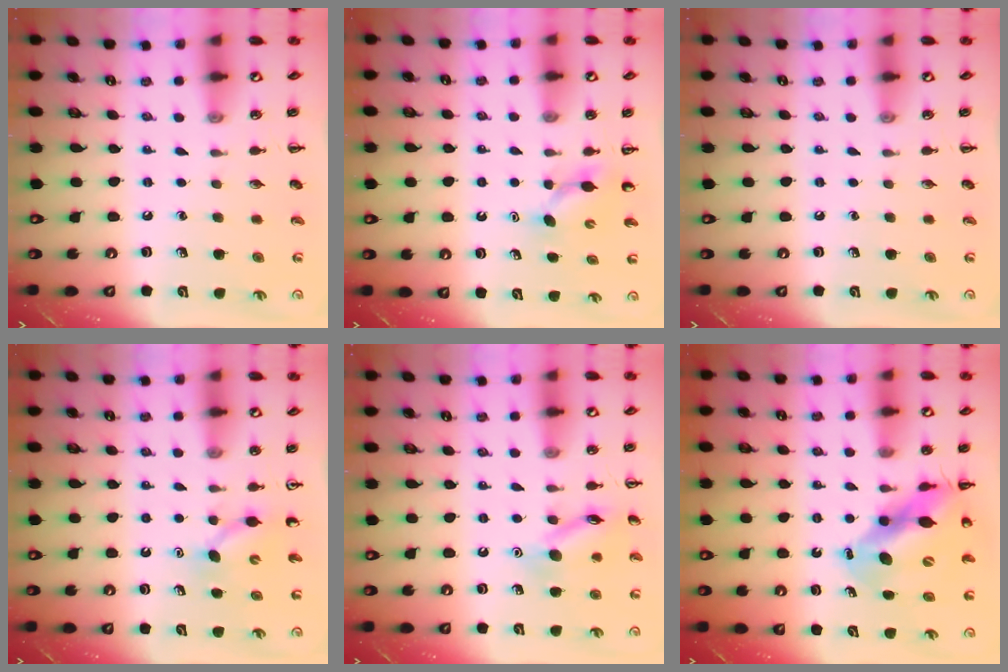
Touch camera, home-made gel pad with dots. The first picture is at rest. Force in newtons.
{"total": 3.9, "press": 3.7, "slide": 1.0}
{"total": 0.0}
{"total": 2.9, "press": 2.7, "slide": 1.1}
{"total": 11.6, "press": 11.5, "slide": 1.0}
{"total": 11.0, "press": 10.7, "slide": 2.5}